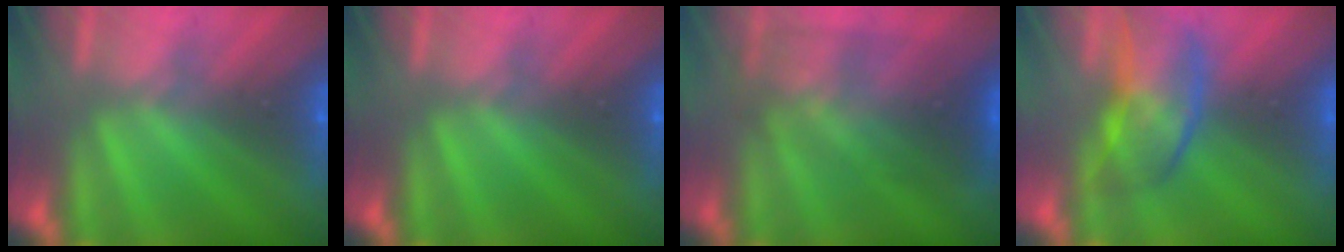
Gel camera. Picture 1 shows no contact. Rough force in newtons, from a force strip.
{"total": 0.0}
{"total": 2.9}
{"total": 2.7}